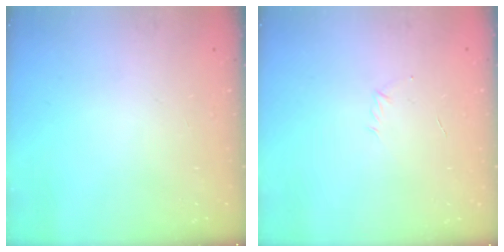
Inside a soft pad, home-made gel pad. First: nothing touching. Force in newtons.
{"total": 2.9, "press": 2.8, "slide": 0.7}